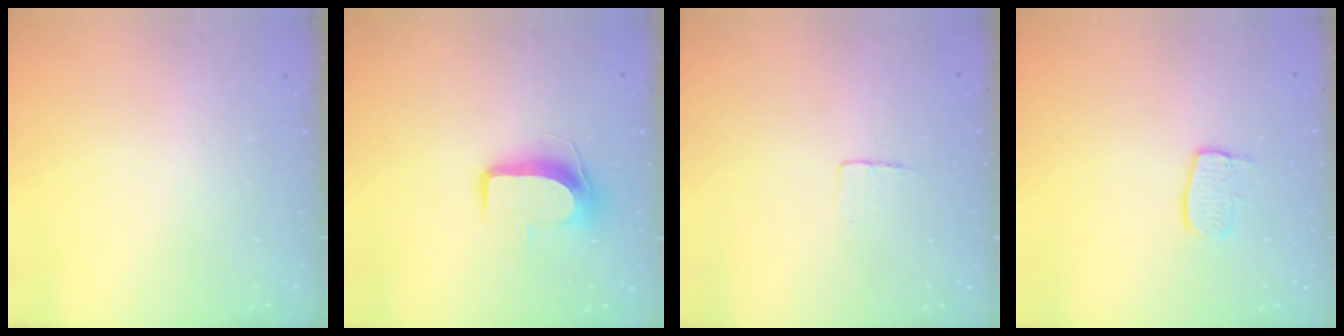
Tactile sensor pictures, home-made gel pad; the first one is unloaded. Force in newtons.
{"total": 9.2, "press": 9.1, "slide": 0.9}
{"total": 3.5, "press": 3.5, "slide": 0.3}
{"total": 7.6, "press": 7.6, "slide": 0.2}